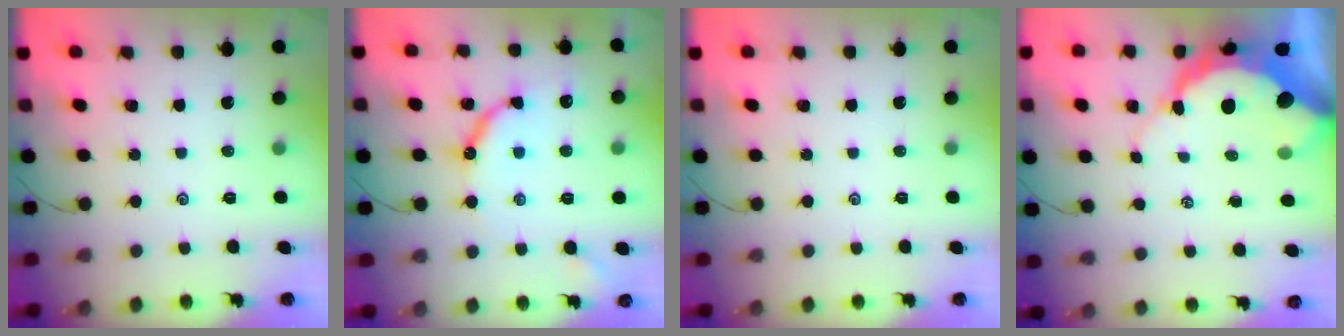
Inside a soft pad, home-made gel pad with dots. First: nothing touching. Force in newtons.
{"total": 10.8, "press": 10.8, "slide": 1.1}
{"total": 0.0}
{"total": 13.1, "press": 13.0, "slide": 1.2}